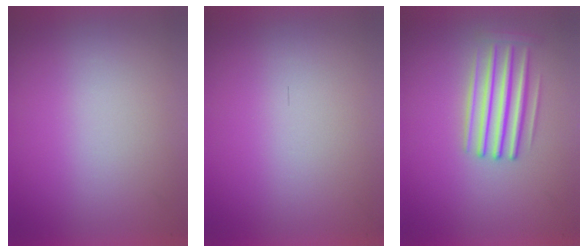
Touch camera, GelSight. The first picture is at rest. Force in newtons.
{"total": 0.0}
{"total": 3.2}